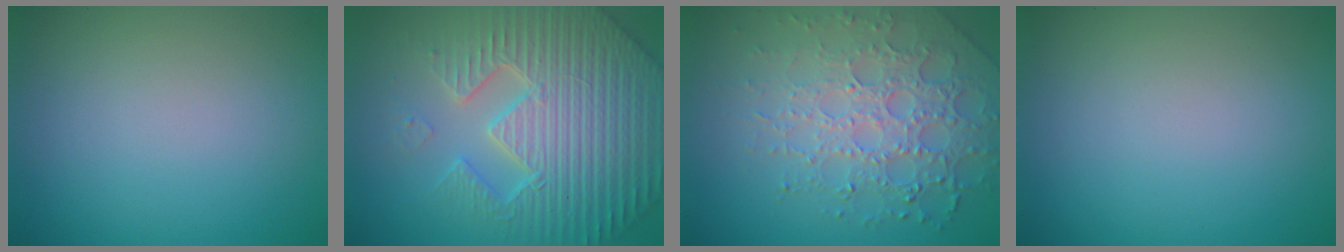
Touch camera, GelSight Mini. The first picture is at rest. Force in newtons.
{"total": 7.7, "press": 7.4, "slide": 2.0}
{"total": 6.5, "press": 4.9, "slide": 4.2}
{"total": 0.0}